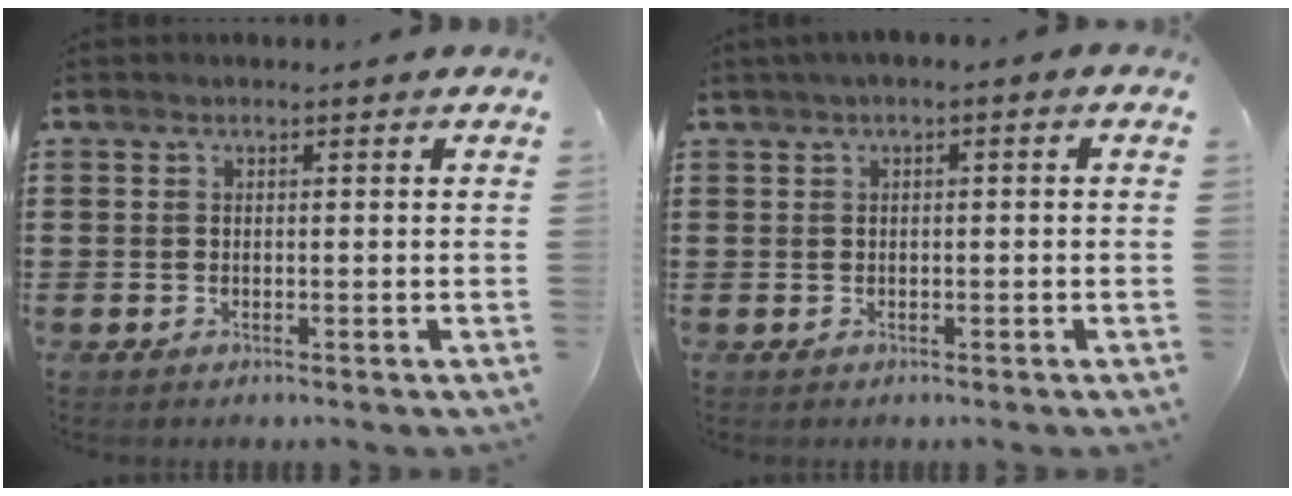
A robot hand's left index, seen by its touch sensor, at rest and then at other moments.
{"total": 1.1, "force": [-0.4, 0.2, 1.0], "torque": [-0.016, -0.002, -0.007]}